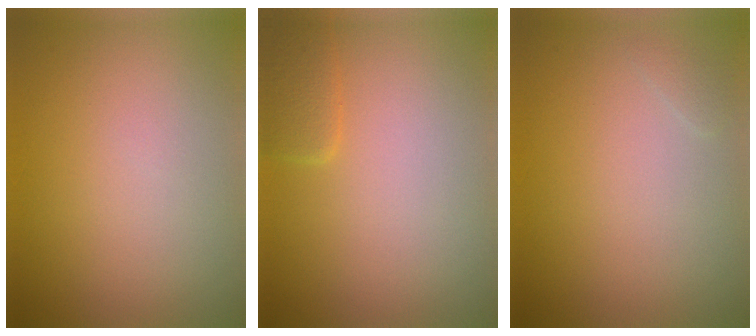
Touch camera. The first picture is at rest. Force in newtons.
{"total": 1.4, "press": 1.4, "slide": 0.1}
{"total": 0.5, "press": 0.5, "slide": 0.0}